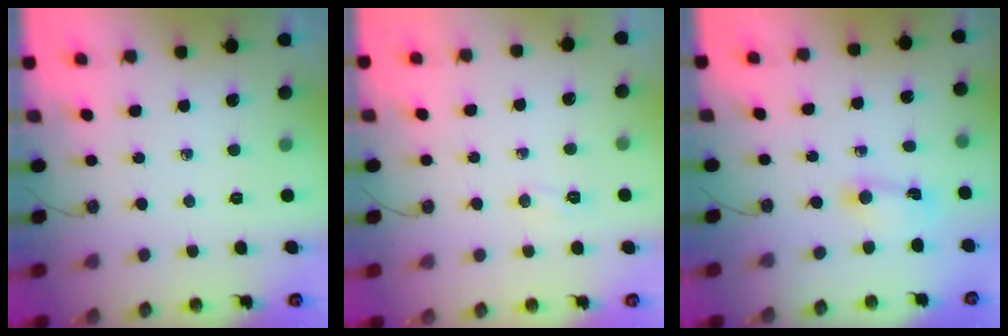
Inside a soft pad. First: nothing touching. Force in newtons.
{"total": 20.2, "press": 5.7, "slide": 19.4}
{"total": 1.8, "press": 1.8, "slide": 0.2}